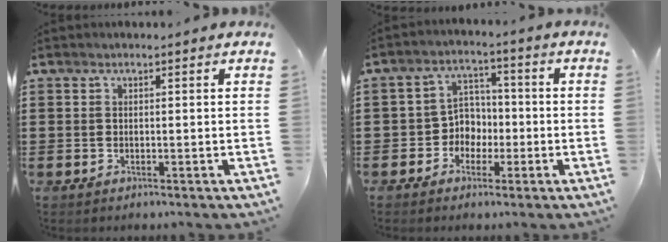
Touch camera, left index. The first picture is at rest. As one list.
[{"total": 4.7, "force": [-1.8, 4.1, 1.3], "torque": [-0.039, 0.010, -0.038]}]